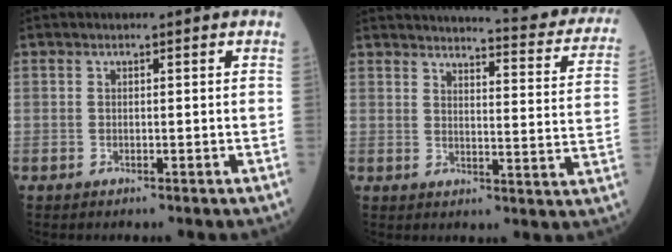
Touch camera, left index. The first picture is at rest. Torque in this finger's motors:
{"motor_torque": [1.04, -1.10, 0.12, 0.05]}